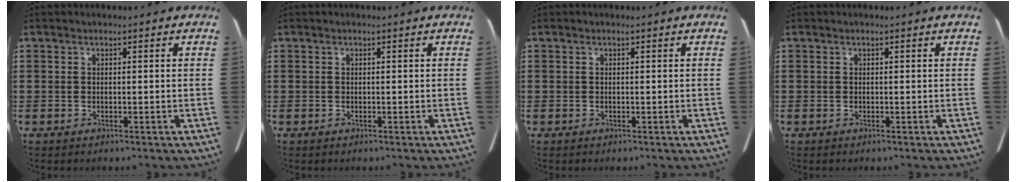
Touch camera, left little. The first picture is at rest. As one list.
[{"total": 0.0}, {"total": 0.0}, {"total": 0.0}]